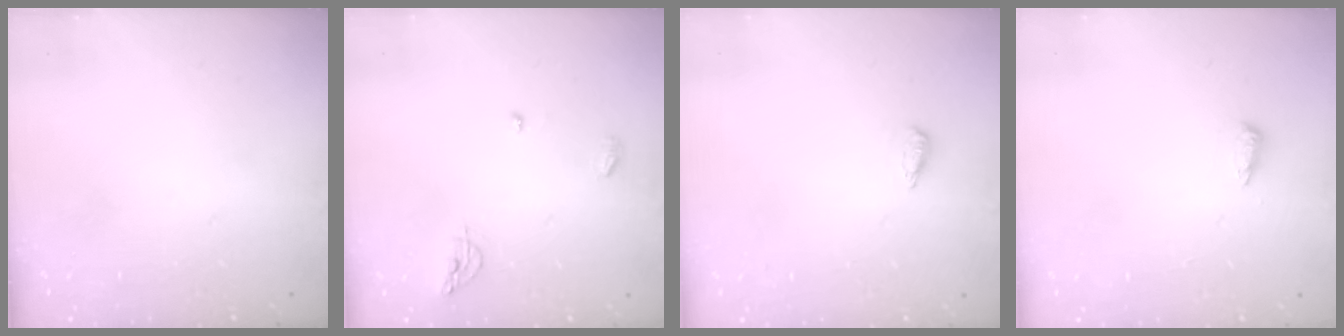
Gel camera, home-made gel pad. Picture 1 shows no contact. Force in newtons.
{"total": 6.0, "press": 6.0, "slide": 0.4}
{"total": 3.1, "press": 3.0, "slide": 0.6}
{"total": 5.6, "press": 5.5, "slide": 1.0}